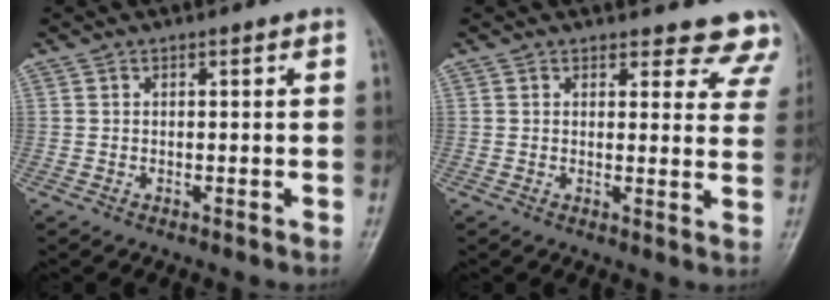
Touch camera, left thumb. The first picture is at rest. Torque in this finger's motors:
{"motor_torque": [0.00, -0.02, -0.27, -0.06, 0.04]}